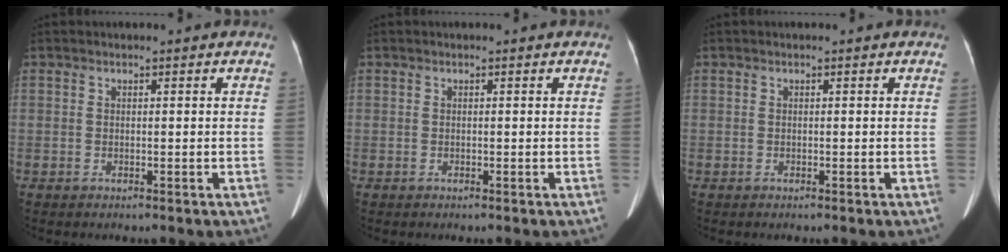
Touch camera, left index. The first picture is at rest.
{"total": 0.0}
{"total": 0.0}